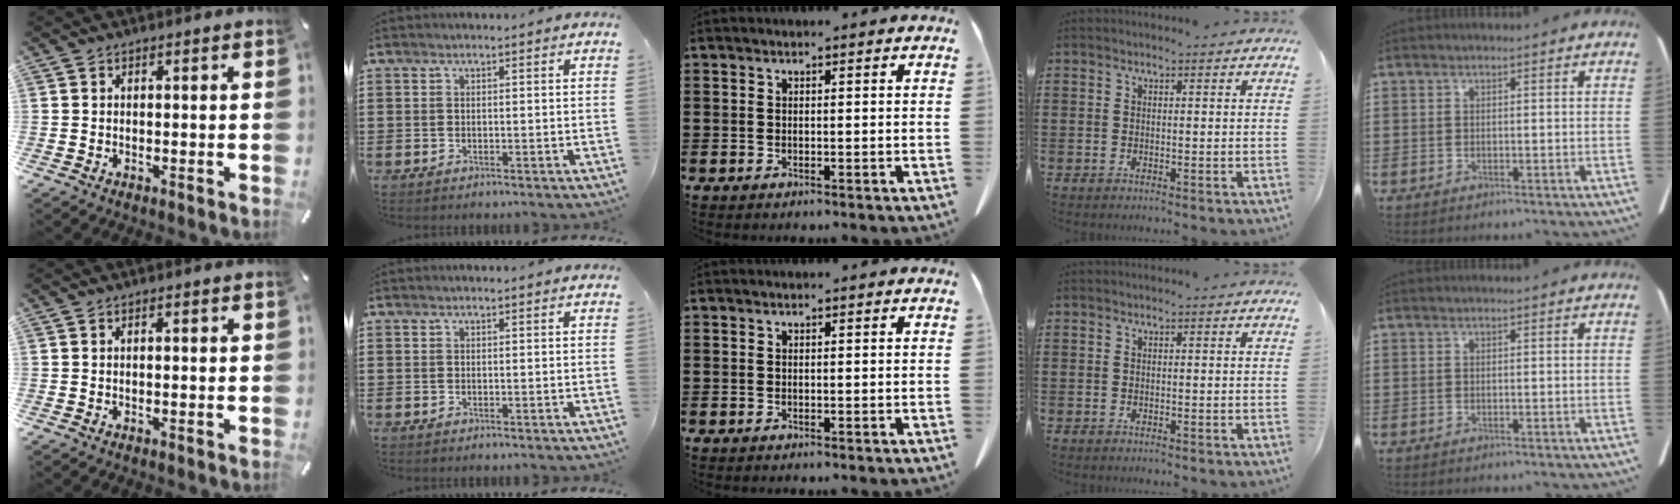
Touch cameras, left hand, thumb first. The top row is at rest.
{"thumb": {"total": 0.6, "force": [0.2, 0.2, 0.6], "torque": [-0.011, 0.002, 0.003]}}